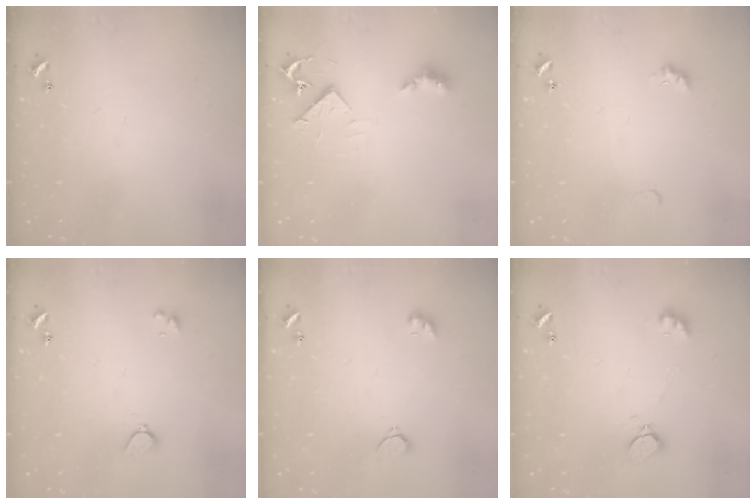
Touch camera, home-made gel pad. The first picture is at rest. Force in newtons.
{"total": 4.1, "press": 4.0, "slide": 0.5}
{"total": 2.4, "press": 2.3, "slide": 0.5}
{"total": 2.1, "press": 2.0, "slide": 0.5}
{"total": 2.6, "press": 2.6, "slide": 0.5}
{"total": 2.3, "press": 2.3, "slide": 0.5}